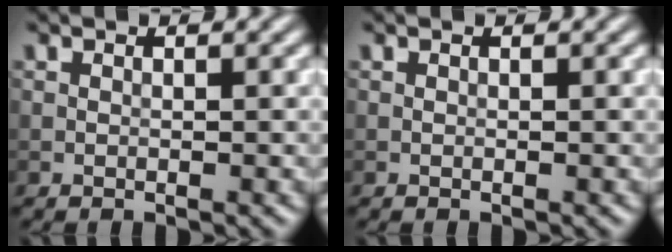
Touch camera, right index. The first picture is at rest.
{"total": 0.0}